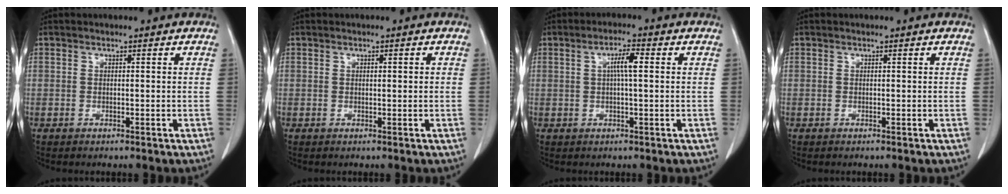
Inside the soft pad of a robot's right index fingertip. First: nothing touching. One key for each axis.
{"total": 0.8, "fx": 0.1, "fy": 0.1, "fz": 0.7, "tx": -0.012, "ty": 0.001, "tz": 0.003}
{"total": 3.7, "fx": 0.7, "fy": 0.3, "fz": 3.7, "tx": -0.065, "ty": 0.006, "tz": 0.010}
{"total": 0.0}